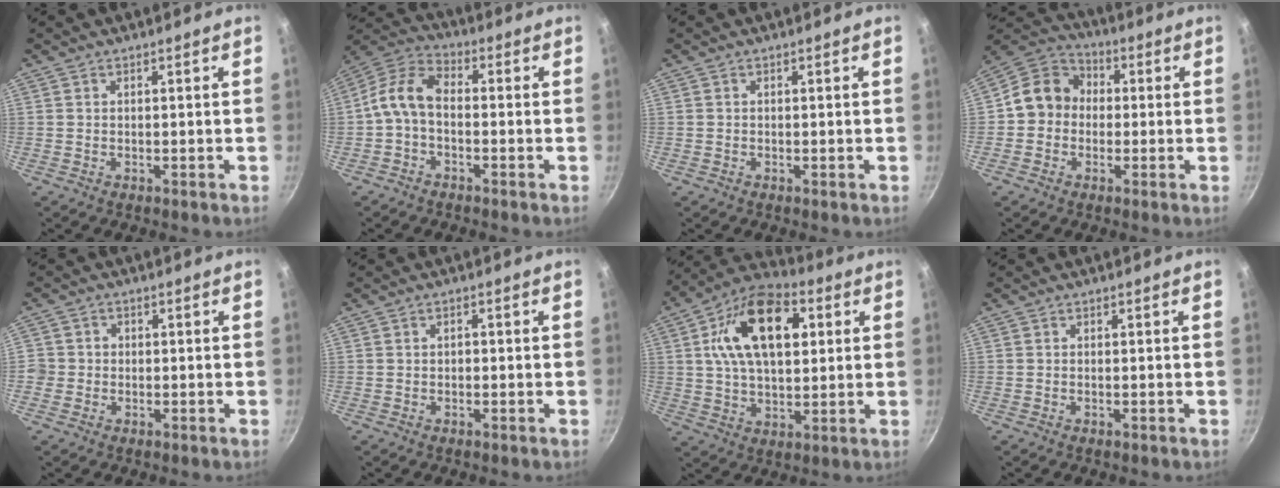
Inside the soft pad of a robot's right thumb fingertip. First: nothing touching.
{"total": 9.0, "force": [-1.1, 5.6, 7.0], "torque": [-0.134, 0.031, -0.037]}
{"total": 0.0}
{"total": 10.4, "force": [-0.4, 9.1, 5.0], "torque": [-0.069, 0.034, -0.023]}
{"total": 3.2, "force": [-0.4, 3.2, 0.4], "torque": [0.018, 0.011, -0.010]}
{"total": 0.8, "force": [-0.1, 0.6, 0.5], "torque": [-0.001, 0.006, -0.003]}
{"total": 18.9, "force": [5.1, 10.7, 14.7], "torque": [-0.228, 0.009, 0.081]}
{"total": 0.0}